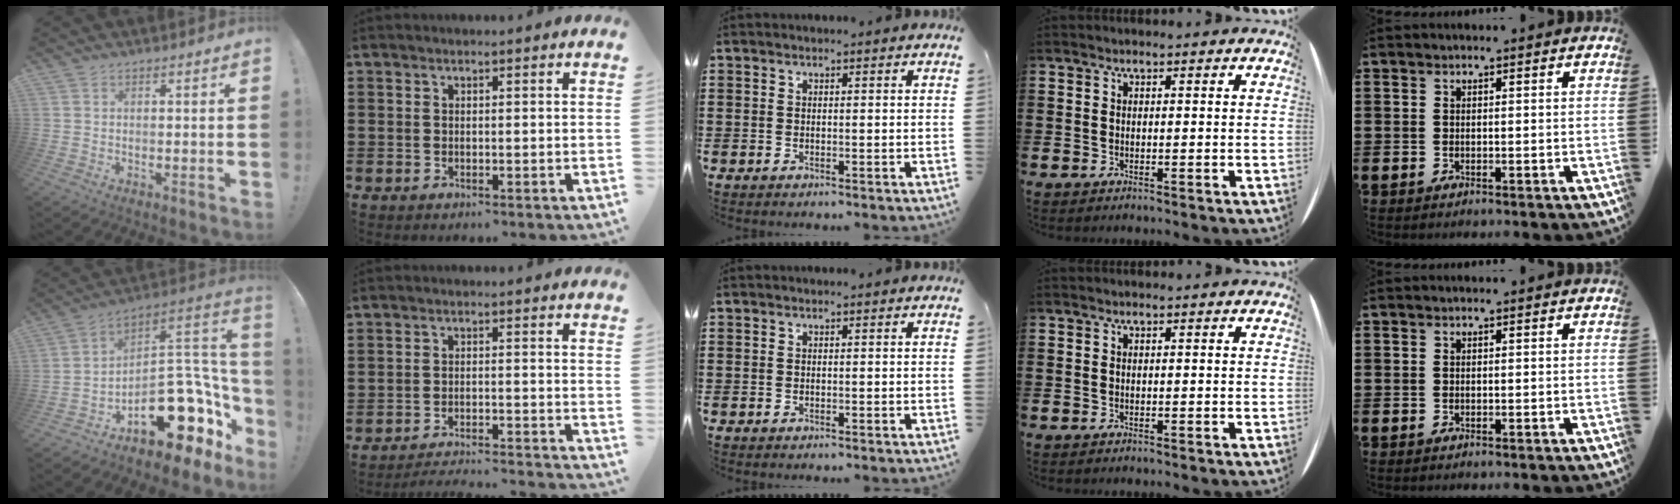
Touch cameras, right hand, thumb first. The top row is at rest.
{"thumb": {"total": 19.3, "force": [-7.4, 11.2, 13.8], "torque": [-0.151, 0.032, -0.103]}, "index": {"total": 3.2, "force": [-3.2, -0.1, 0.5], "torque": [-0.014, -0.001, -0.068]}}